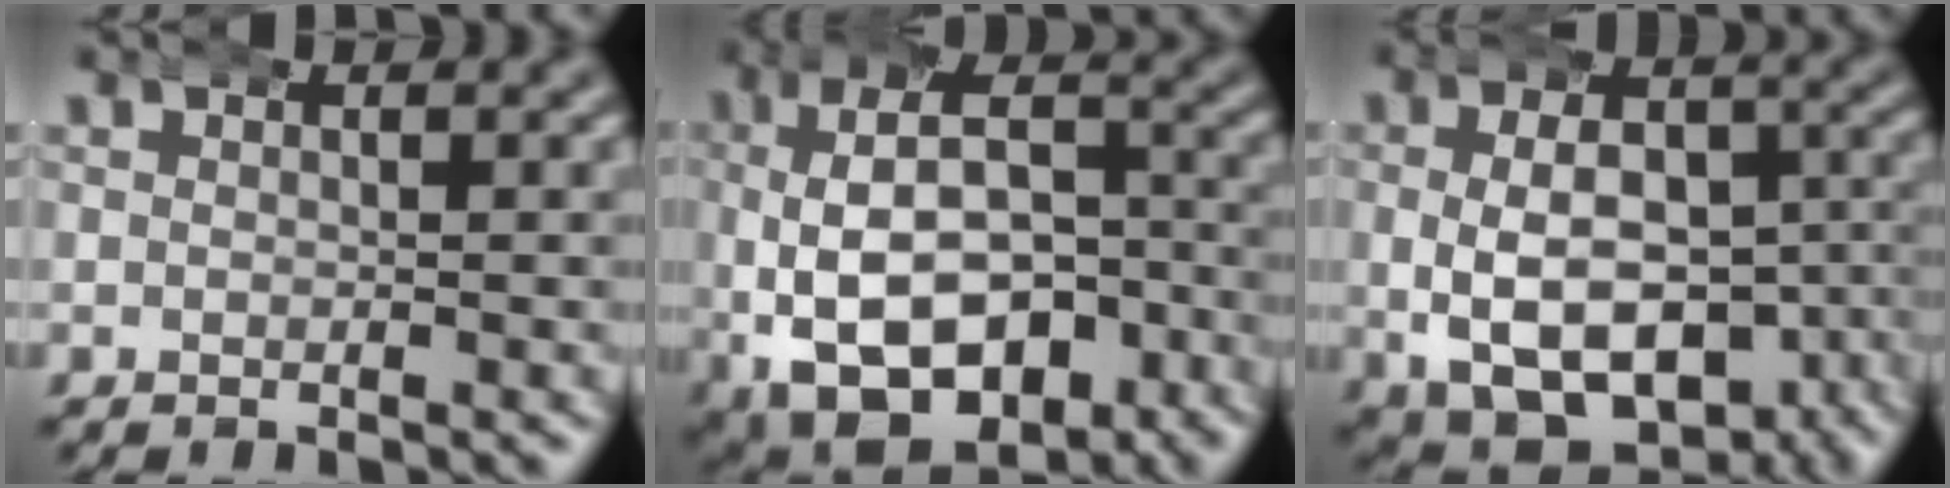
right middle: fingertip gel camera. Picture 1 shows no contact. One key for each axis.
{"total": 14.6, "fx": -6.0, "fy": 9.8, "fz": 9.1, "tx": -0.176, "ty": -0.049, "tz": -0.075}
{"total": 13.8, "fx": -5.5, "fy": 9.4, "fz": 8.5, "tx": -0.138, "ty": -0.041, "tz": -0.076}